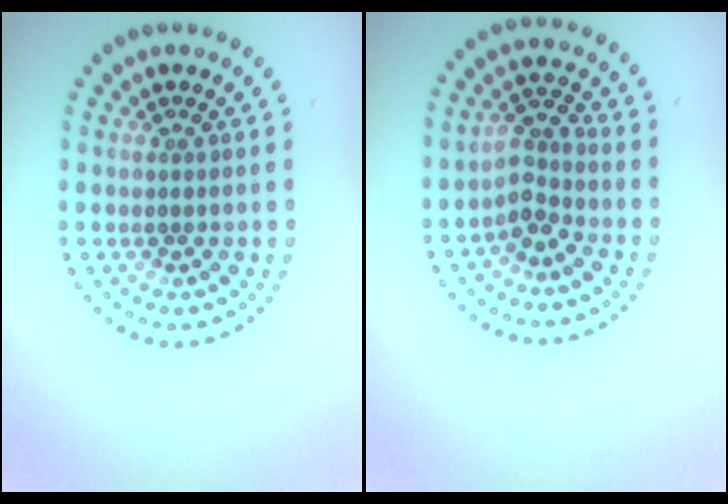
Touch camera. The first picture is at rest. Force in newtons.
{"total": 2.5, "press": 2.0, "slide": 1.6}